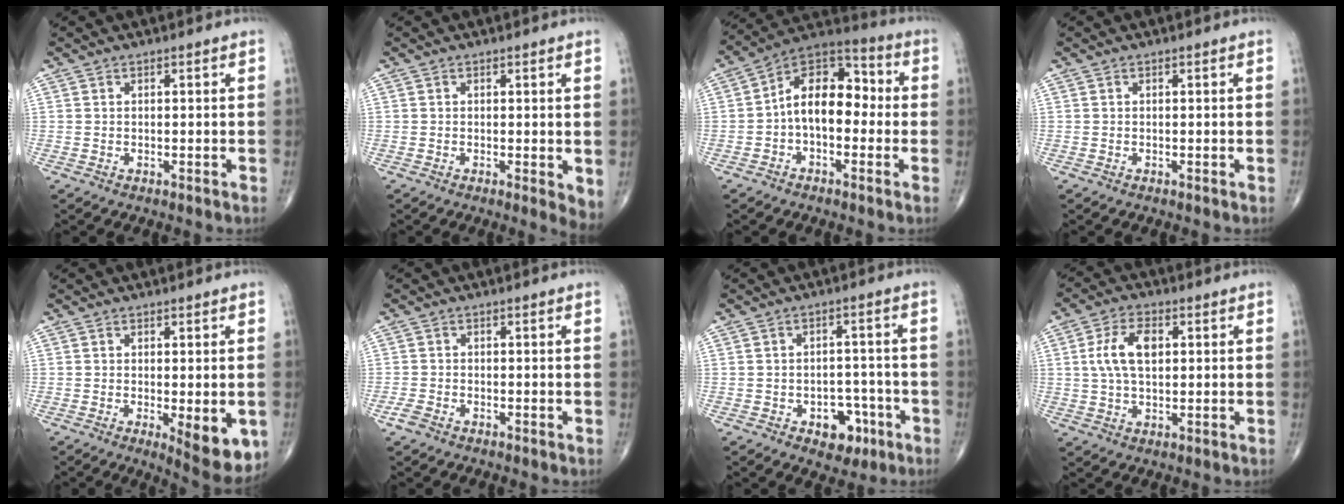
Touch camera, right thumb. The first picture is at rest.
{"total": 3.4, "force": [-0.1, 1.2, 3.1], "torque": [-0.040, -0.010, -0.005]}
{"total": 12.9, "force": [-0.9, 8.0, 10.0], "torque": [-0.128, 0.045, -0.031]}
{"total": 0.0}
{"total": 8.7, "force": [-2.3, 2.9, 7.9], "torque": [-0.098, -0.020, -0.026]}
{"total": 2.1, "force": [-1.4, 1.1, 1.1], "torque": [-0.034, 0.002, -0.028]}
{"total": 7.0, "force": [-3.3, 4.8, 4.0], "torque": [-0.020, 0.030, -0.039]}
{"total": 8.2, "force": [1.5, 4.5, 6.7], "torque": [-0.128, 0.008, 0.027]}